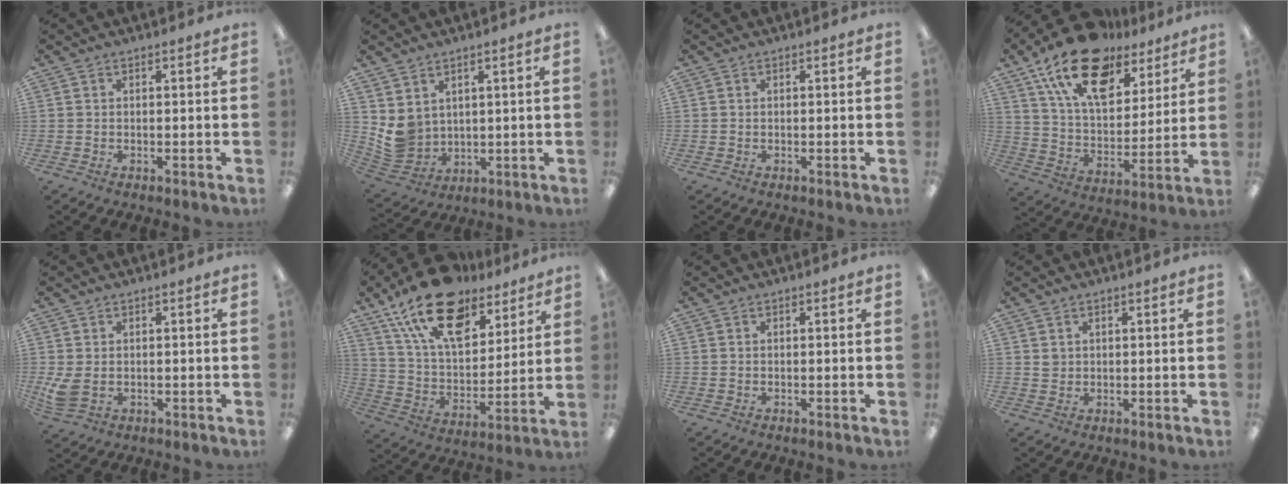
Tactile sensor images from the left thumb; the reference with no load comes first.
{"total": 5.8, "force": [2.6, 5.0, 1.5], "torque": [-0.046, -0.020, 0.058]}
{"total": 0.0}
{"total": 21.1, "force": [13.8, 10.9, 11.8], "torque": [-0.212, -0.068, 0.247]}
{"total": 4.1, "force": [0.1, 3.0, 2.9], "torque": [-0.059, -0.008, -0.001]}
{"total": 20.8, "force": [14.0, 10.6, 11.2], "torque": [-0.203, -0.075, 0.251]}
{"total": 0.0}
{"total": 1.3, "force": [0.8, 1.0, 0.2], "torque": [-0.009, 0.002, 0.016]}